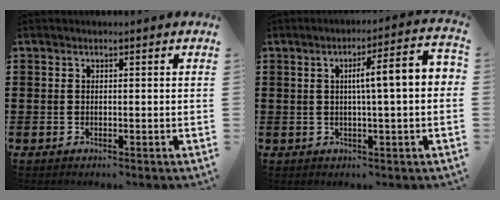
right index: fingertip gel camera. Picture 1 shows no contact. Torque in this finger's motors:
{"motor_torque": [0.68, -0.14, 0.79, 0.10]}